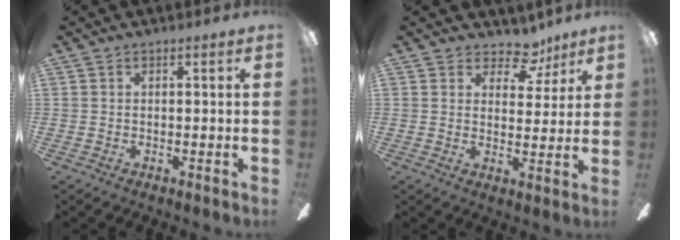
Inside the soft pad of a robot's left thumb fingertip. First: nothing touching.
{"total": 8.0, "force": [6.0, 4.5, 2.8], "torque": [-0.030, -0.040, 0.105]}